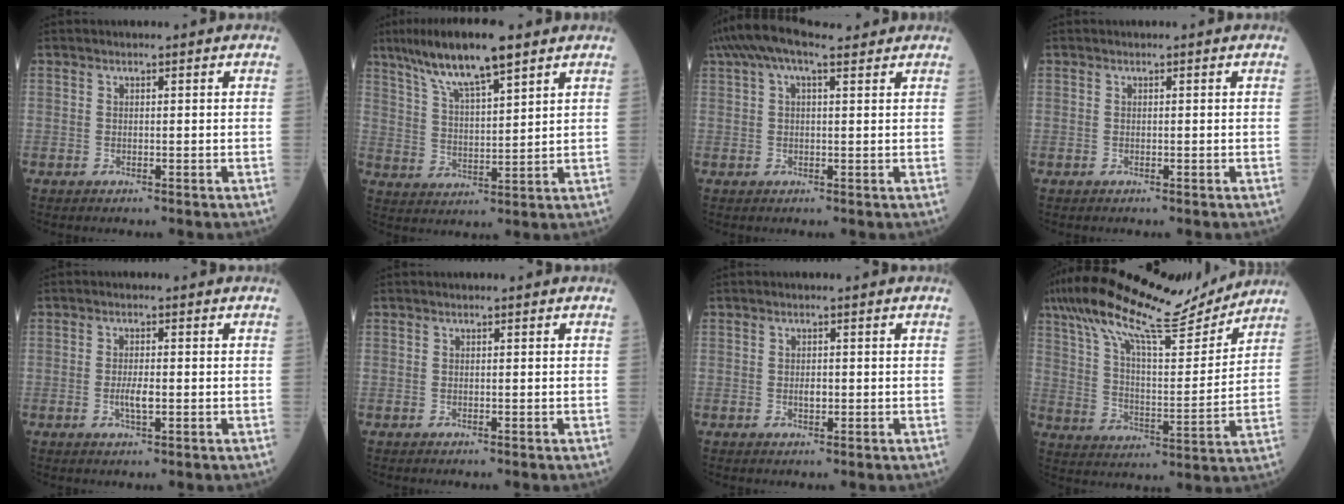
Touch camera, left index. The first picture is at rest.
{"total": 11.6, "force": [8.1, 1.5, 8.2], "torque": [-0.156, 0.017, 0.146]}
{"total": 8.8, "force": [6.2, 2.7, 5.6], "torque": [-0.113, 0.054, 0.107]}
{"total": 0.0}
{"total": 2.6, "force": [-0.5, 0.6, 2.5], "torque": [-0.053, -0.001, -0.008]}
{"total": 0.0}
{"total": 1.3, "force": [-0.1, 0.6, 1.2], "torque": [-0.024, 0.000, 0.000]}
{"total": 20.1, "force": [17.0, 3.1, 10.3], "torque": [-0.195, 0.027, 0.275]}